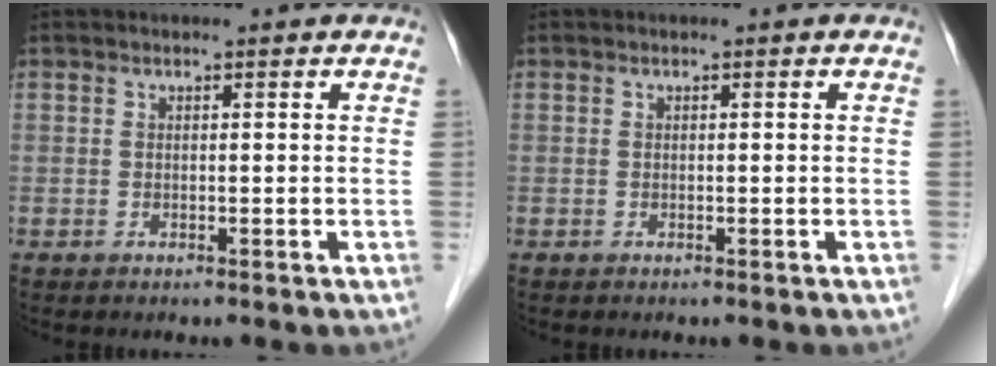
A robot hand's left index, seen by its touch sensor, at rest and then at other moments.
{"total": 0.0}